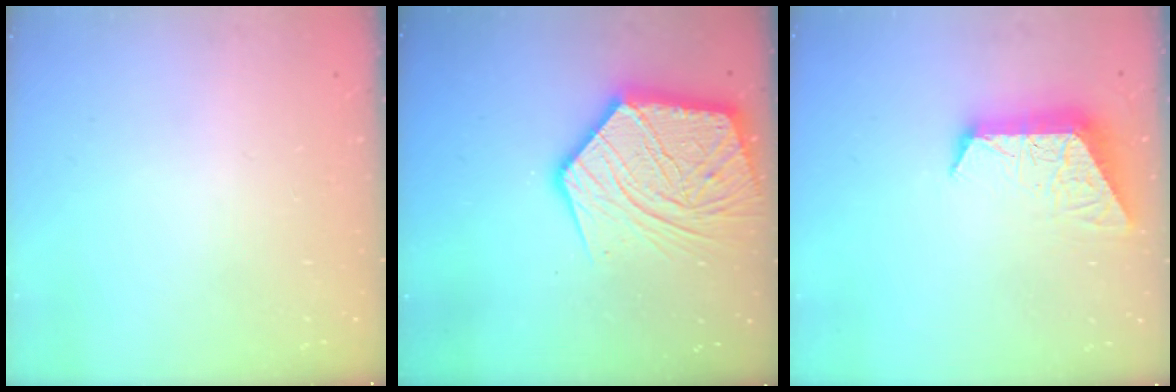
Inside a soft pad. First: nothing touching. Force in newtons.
{"total": 21.3, "press": 21.2, "slide": 2.2}
{"total": 10.4, "press": 10.3, "slide": 1.0}